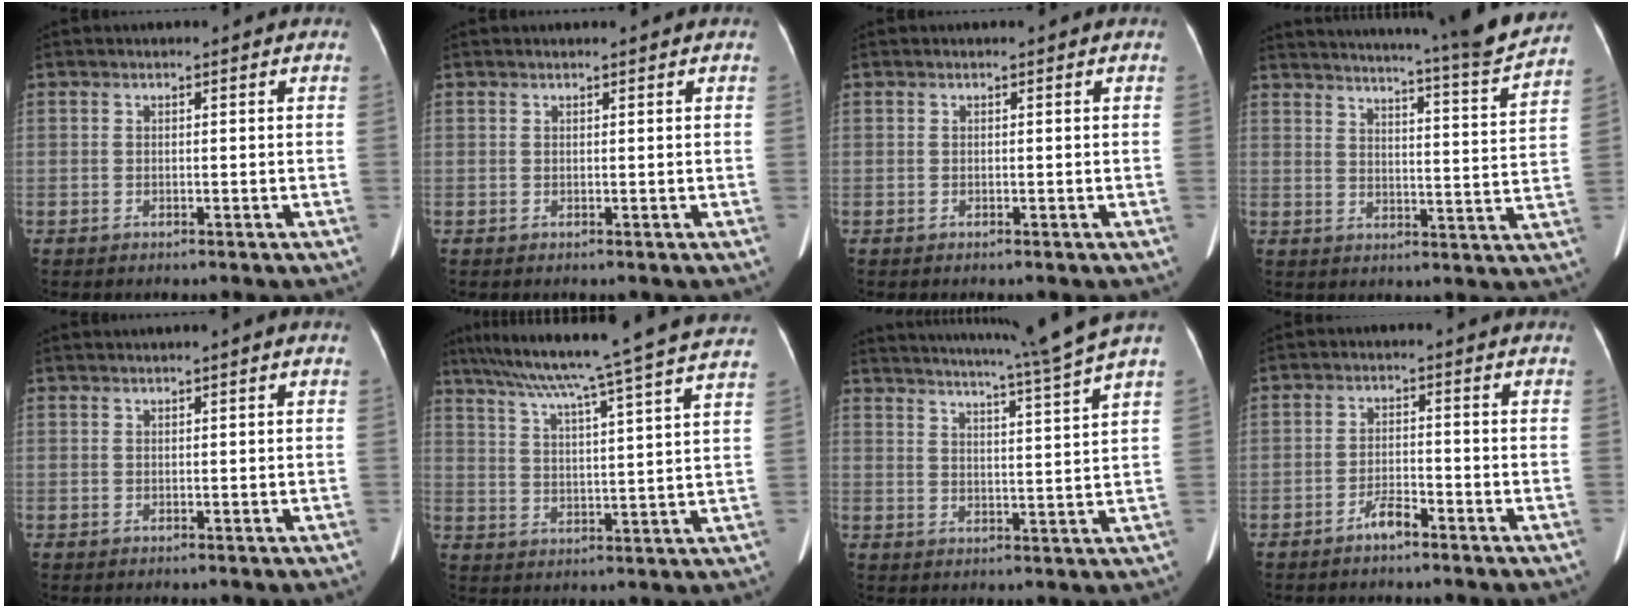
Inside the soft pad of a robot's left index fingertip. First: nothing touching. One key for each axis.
{"total": 0.8, "fx": 0.7, "fy": -0.1, "fz": 0.3, "tx": -0.006, "ty": 0.010, "tz": 0.011}
{"total": 0.0}
{"total": 20.8, "fx": 19.2, "fy": -1.2, "fz": 7.9, "tx": -0.129, "ty": -0.068, "tz": 0.241}
{"total": 0.6, "fx": 0.1, "fy": 0.0, "fz": 0.6, "tx": -0.010, "ty": 0.011, "tz": 0.006}
{"total": 23.3, "fx": 19.8, "fy": -1.5, "fz": 12.3, "tx": -0.217, "ty": -0.018, "tz": 0.266}
{"total": 13.7, "fx": 11.8, "fy": -3.3, "fz": 6.1, "tx": -0.104, "ty": -0.047, "tz": 0.161}
{"total": 3.0, "fx": -2.6, "fy": 0.6, "fz": 1.5, "tx": -0.031, "ty": -0.005, "tz": -0.048}